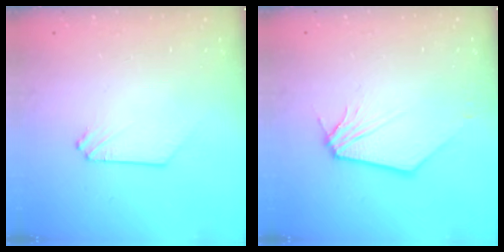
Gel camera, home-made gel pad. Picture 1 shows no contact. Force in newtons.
{"total": 0.7, "press": 0.7, "slide": 0.2}